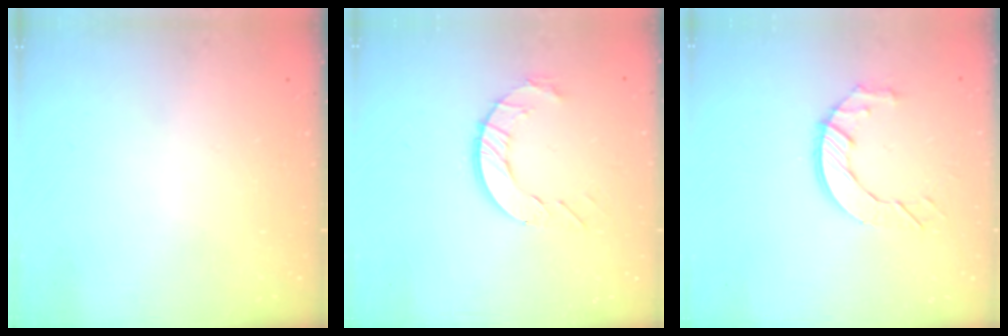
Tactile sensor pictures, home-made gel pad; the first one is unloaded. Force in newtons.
{"total": 9.0, "press": 8.9, "slide": 0.8}
{"total": 8.1, "press": 8.0, "slide": 0.4}